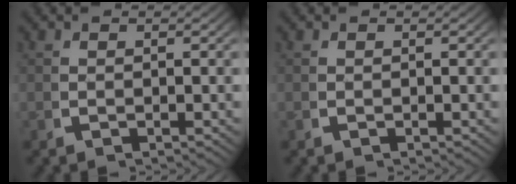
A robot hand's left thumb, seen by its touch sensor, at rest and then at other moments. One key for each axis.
{"total": 0.0}